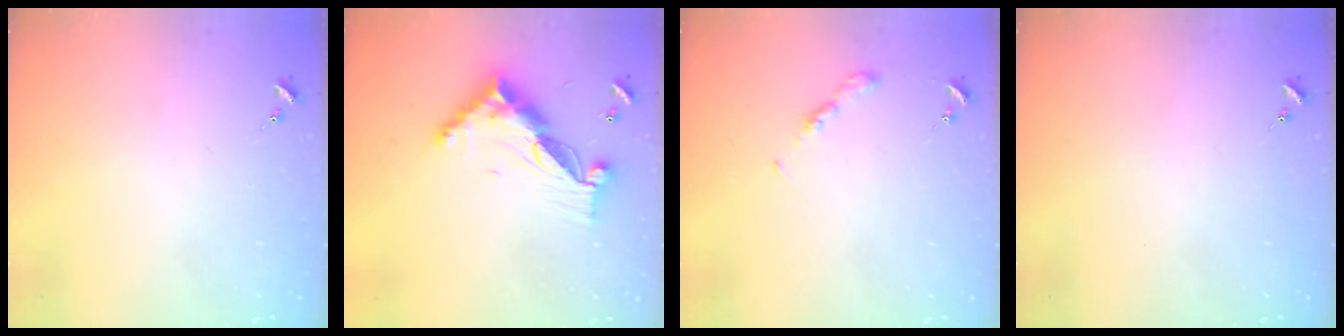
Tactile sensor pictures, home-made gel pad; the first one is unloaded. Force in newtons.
{"total": 13.7, "press": 13.6, "slide": 1.0}
{"total": 3.5, "press": 3.5, "slide": 0.4}
{"total": 0.0}